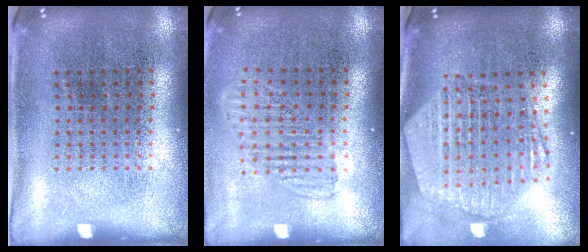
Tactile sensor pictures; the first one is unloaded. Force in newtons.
{"total": 1.4, "press": 1.2, "slide": 0.7}
{"total": 2.7, "press": 2.2, "slide": 1.5}